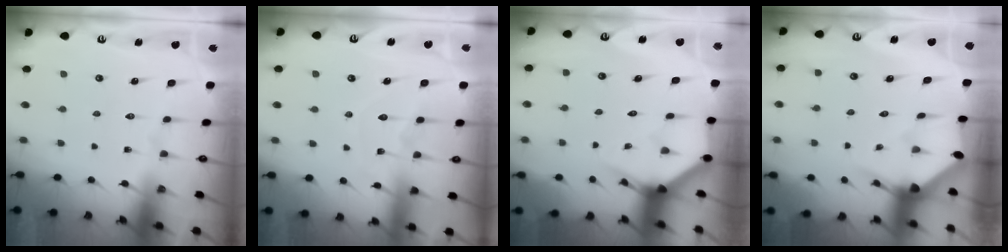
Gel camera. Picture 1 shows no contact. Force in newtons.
{"total": 6.7, "press": 6.7, "slide": 0.7}
{"total": 3.9, "press": 3.9, "slide": 0.4}
{"total": 3.3, "press": 3.3, "slide": 0.3}